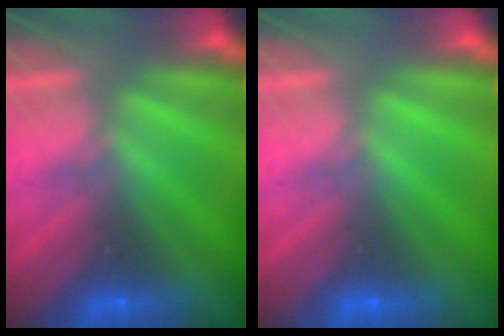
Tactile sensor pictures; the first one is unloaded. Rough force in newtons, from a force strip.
{"total": 0.0}